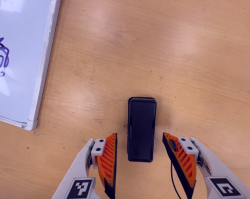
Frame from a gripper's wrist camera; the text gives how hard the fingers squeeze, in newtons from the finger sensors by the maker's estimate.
{"total": 0.0}